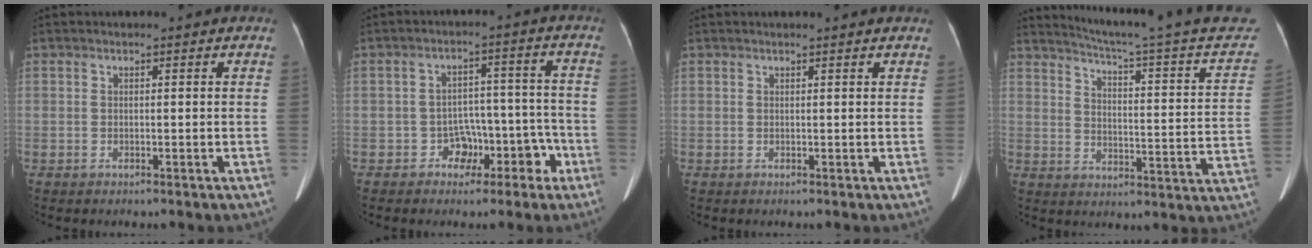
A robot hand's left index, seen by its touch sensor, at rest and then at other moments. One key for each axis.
{"total": 5.9, "fx": -3.3, "fy": 4.4, "fz": 2.2, "tx": -0.020, "ty": 0.043, "tz": -0.041}
{"total": 2.4, "fx": 2.2, "fy": 0.0, "fz": 0.9, "tx": -0.013, "ty": 0.014, "tz": 0.023}
{"total": 24.3, "fx": 22.6, "fy": 0.0, "fz": 9.1, "tx": -0.128, "ty": -0.087, "tz": 0.267}